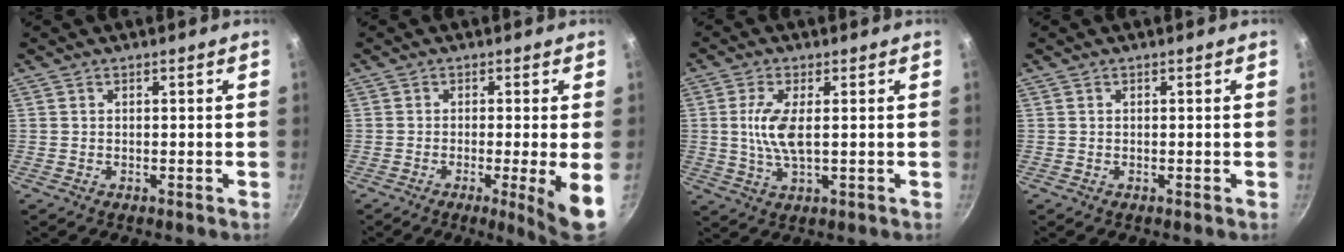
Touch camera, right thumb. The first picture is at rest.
{"total": 7.1, "force": [-1.7, 0.0, 6.9], "torque": [-0.098, -0.006, -0.024]}
{"total": 6.8, "force": [0.7, 2.3, 6.4], "torque": [-0.140, -0.002, 0.013]}
{"total": 0.0}